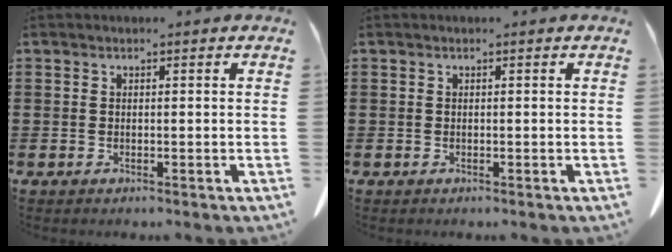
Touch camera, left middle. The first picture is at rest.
{"total": 0.0}